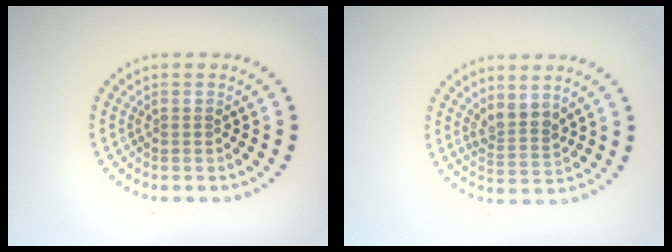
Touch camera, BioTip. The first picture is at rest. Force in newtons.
{"total": 2.3, "press": 1.9, "slide": 1.3}